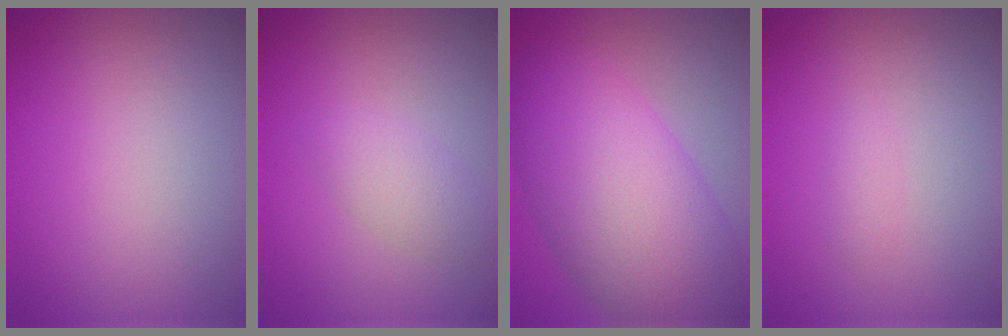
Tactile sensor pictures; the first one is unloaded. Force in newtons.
{"total": 2.1, "press": 2.1, "slide": 0.1}
{"total": 11.1, "press": 11.1, "slide": 0.3}
{"total": 0.8, "press": 0.8, "slide": 0.0}